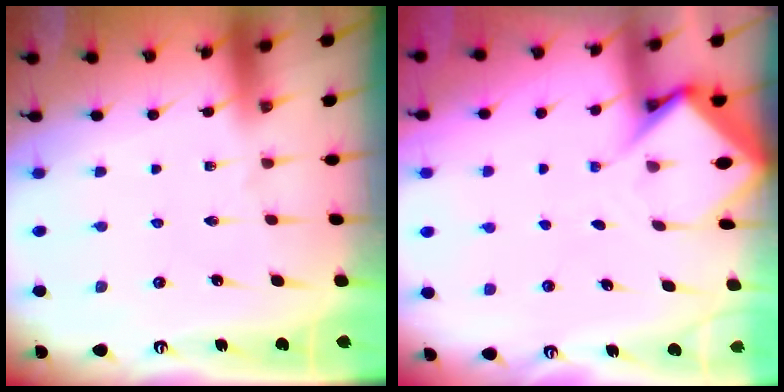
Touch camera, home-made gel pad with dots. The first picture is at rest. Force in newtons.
{"total": 5.8, "press": 5.8, "slide": 0.6}